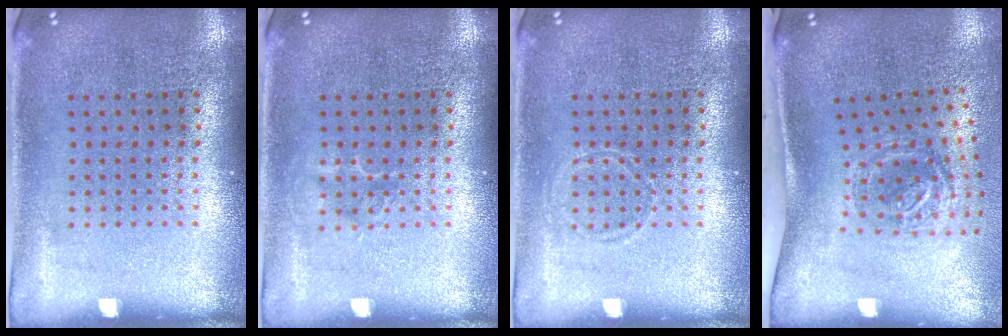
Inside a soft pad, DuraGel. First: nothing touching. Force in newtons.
{"total": 1.0, "press": 0.9, "slide": 0.2}
{"total": 0.8, "press": 0.7, "slide": 0.2}
{"total": 1.9, "press": 1.2, "slide": 1.5}